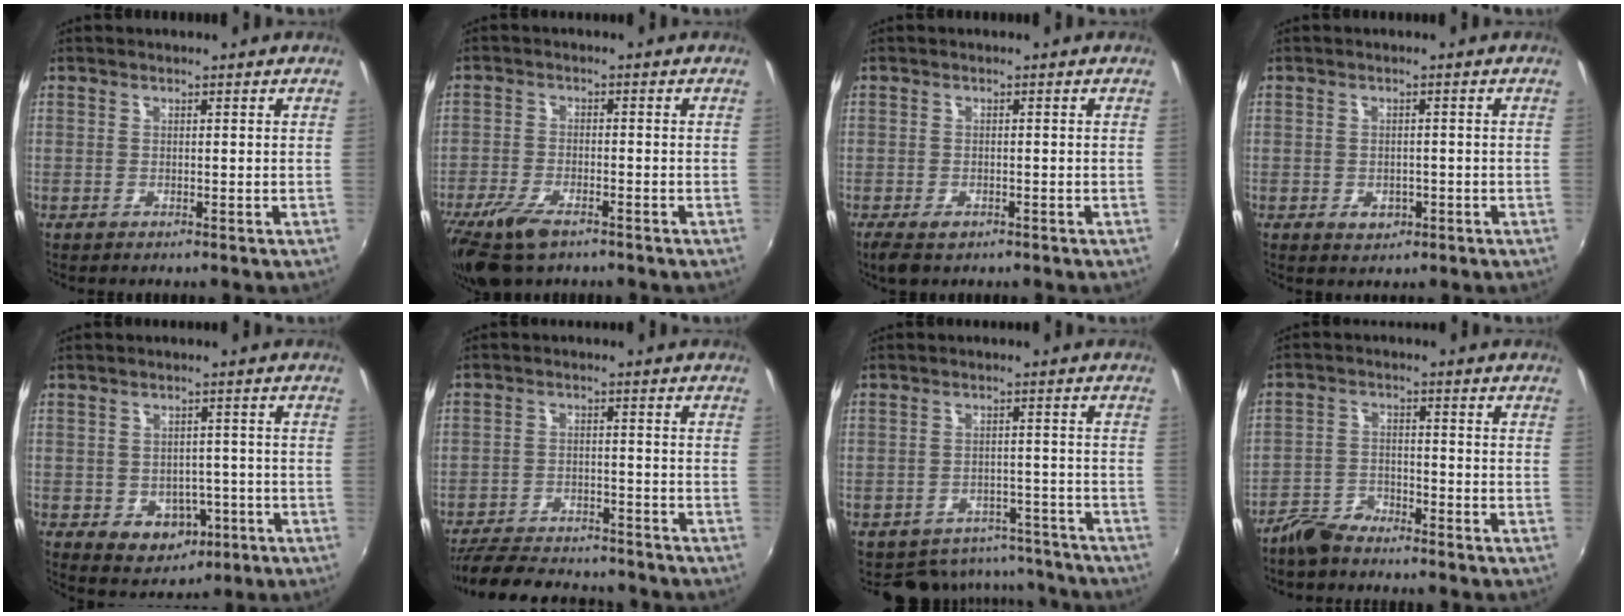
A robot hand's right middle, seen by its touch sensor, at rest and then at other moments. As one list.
[{"total": 9.8, "force": [-6.7, 3.7, 6.1], "torque": [-0.150, -0.029, -0.128]}, {"total": 3.6, "force": [-2.4, 1.7, 2.1], "torque": [-0.051, -0.014, -0.042]}, {"total": 2.9, "force": [-1.1, 2.2, 1.5], "torque": [-0.028, -0.001, -0.010]}, {"total": 7.3, "force": [-2.7, 5.8, 3.4], "torque": [-0.069, 0.008, -0.016]}, {"total": 15.5, "force": [-13.5, 4.8, 6.0], "torque": [-0.142, -0.003, -0.197]}, {"total": 10.6, "force": [-9.3, 5.0, 1.5], "torque": [-0.033, 0.026, -0.107]}, {"total": 5.5, "force": [-5.0, 1.7, 1.6], "torque": [-0.041, 0.003, -0.095]}]